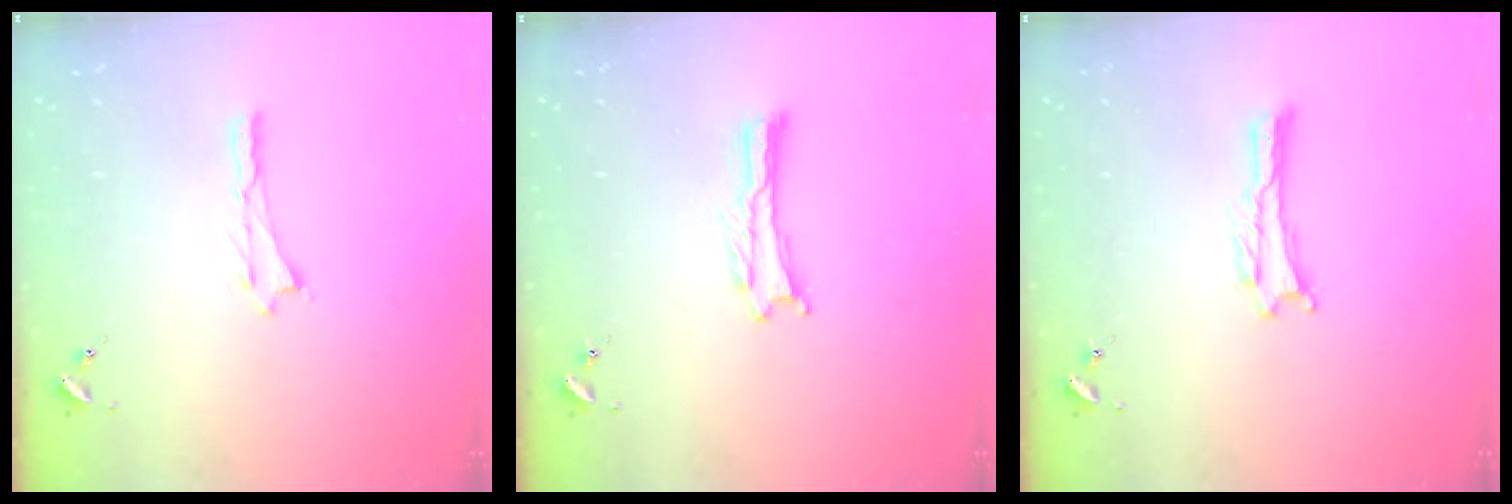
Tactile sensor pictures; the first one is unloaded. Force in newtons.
{"total": 0.0}
{"total": 0.0}